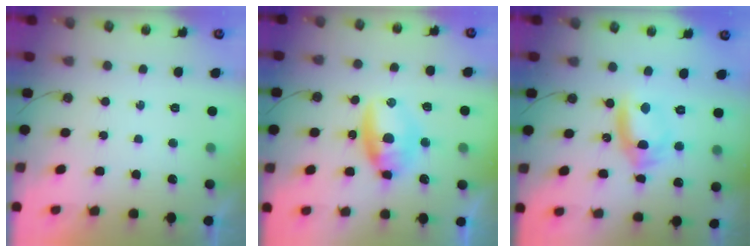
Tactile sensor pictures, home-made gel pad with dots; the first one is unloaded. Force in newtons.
{"total": 9.8, "press": 9.8, "slide": 0.7}
{"total": 10.0, "press": 9.9, "slide": 1.3}